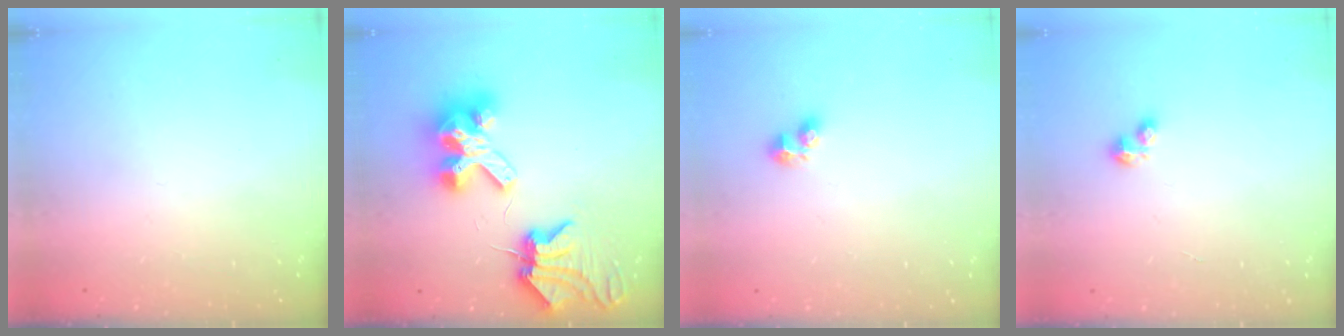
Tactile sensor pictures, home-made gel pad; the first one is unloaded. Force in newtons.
{"total": 12.2, "press": 12.1, "slide": 1.7}
{"total": 1.6, "press": 1.5, "slide": 0.6}
{"total": 1.9, "press": 1.9, "slide": 0.2}